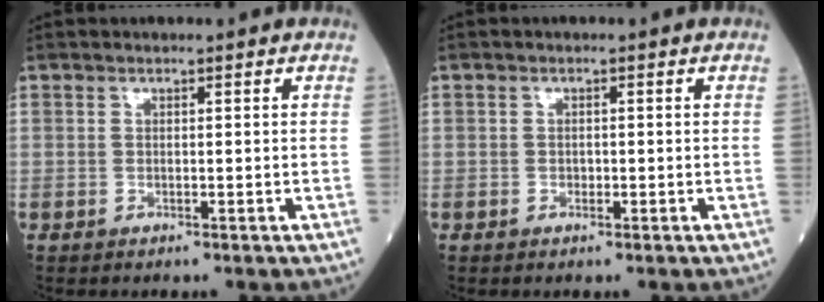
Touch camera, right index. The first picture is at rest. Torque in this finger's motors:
{"motor_torque": [-0.10, 0.00, -0.04, -0.01]}